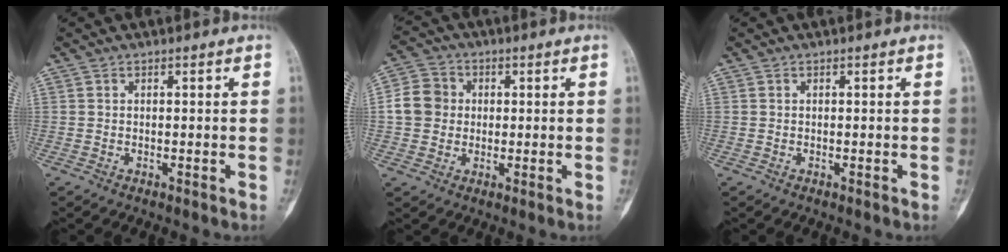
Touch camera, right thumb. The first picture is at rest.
{"total": 7.2, "force": [0.3, 6.5, 3.0], "torque": [-0.041, 0.014, -0.004]}
{"total": 0.0}